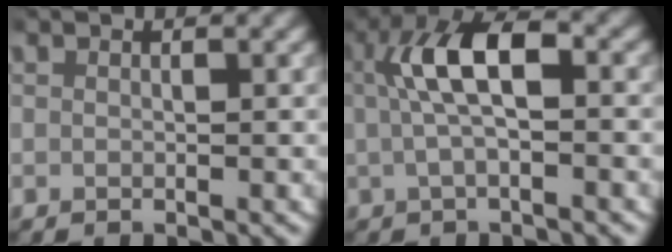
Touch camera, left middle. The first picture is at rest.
{"total": 6.1, "force": [0.4, 2.6, 5.5], "torque": [-0.107, 0.013, 0.002]}